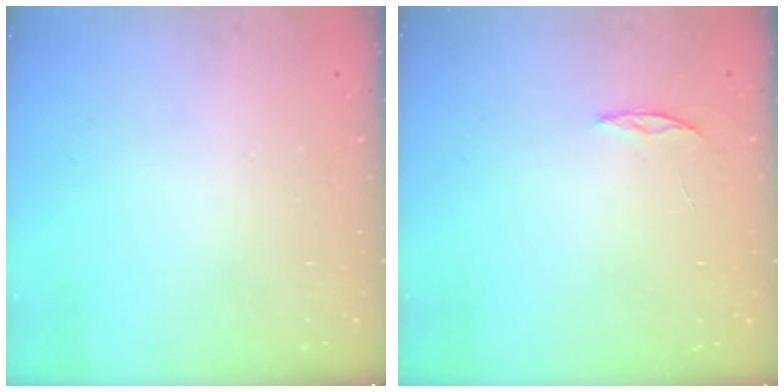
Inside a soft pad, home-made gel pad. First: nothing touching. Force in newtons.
{"total": 2.4, "press": 2.4, "slide": 0.2}